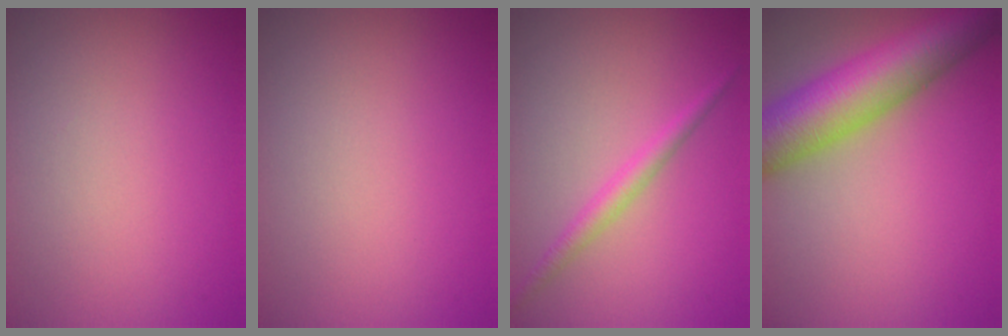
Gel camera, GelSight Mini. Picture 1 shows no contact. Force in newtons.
{"total": 0.0}
{"total": 1.9, "press": 1.9, "slide": 0.1}
{"total": 10.1, "press": 10.1, "slide": 0.5}